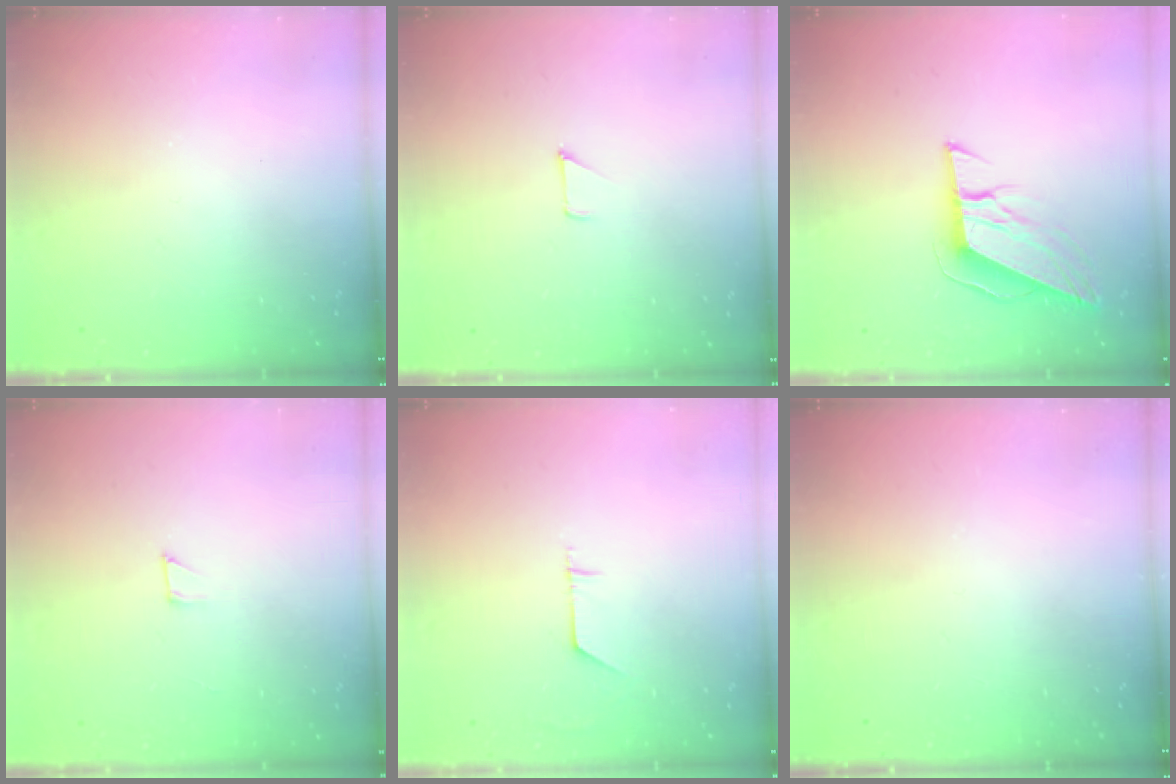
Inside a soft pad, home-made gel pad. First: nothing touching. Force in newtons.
{"total": 2.9, "press": 2.8, "slide": 0.3}
{"total": 9.7, "press": 9.4, "slide": 2.3}
{"total": 1.9, "press": 1.9, "slide": 0.1}
{"total": 5.7, "press": 5.7, "slide": 0.5}
{"total": 0.0}